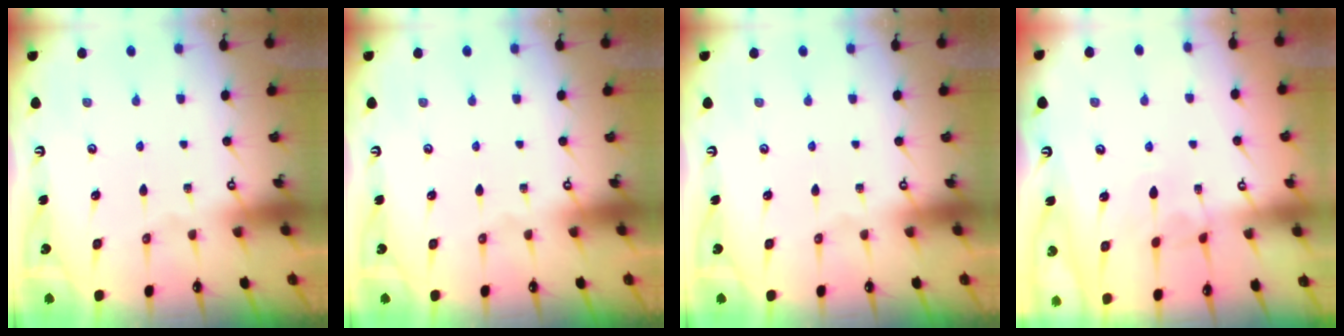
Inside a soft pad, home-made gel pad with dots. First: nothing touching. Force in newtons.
{"total": 0.0}
{"total": 0.0}
{"total": 2.8, "press": 2.8, "slide": 0.3}